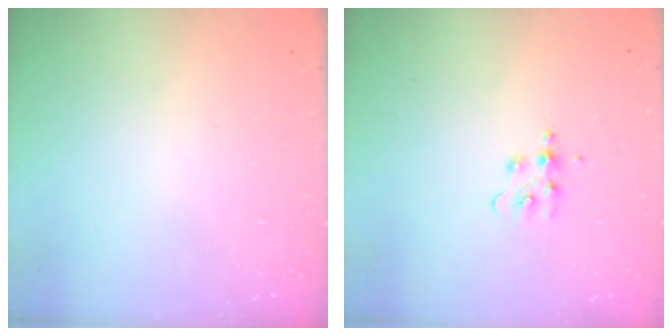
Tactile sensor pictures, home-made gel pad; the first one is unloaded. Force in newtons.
{"total": 5.7, "press": 5.6, "slide": 0.7}